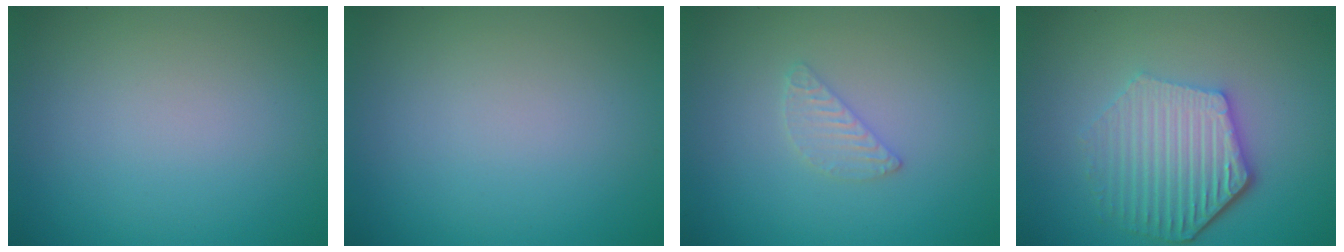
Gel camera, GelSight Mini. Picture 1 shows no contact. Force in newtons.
{"total": 0.0}
{"total": 1.5, "press": 1.5, "slide": 0.2}
{"total": 5.9, "press": 4.4, "slide": 3.9}